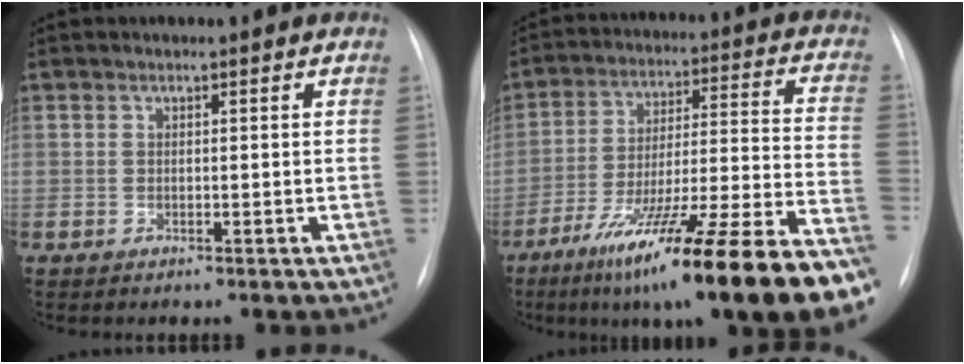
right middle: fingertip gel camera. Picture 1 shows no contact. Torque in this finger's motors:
{"motor_torque": [1.56, -0.57, 0.62, 0.21]}